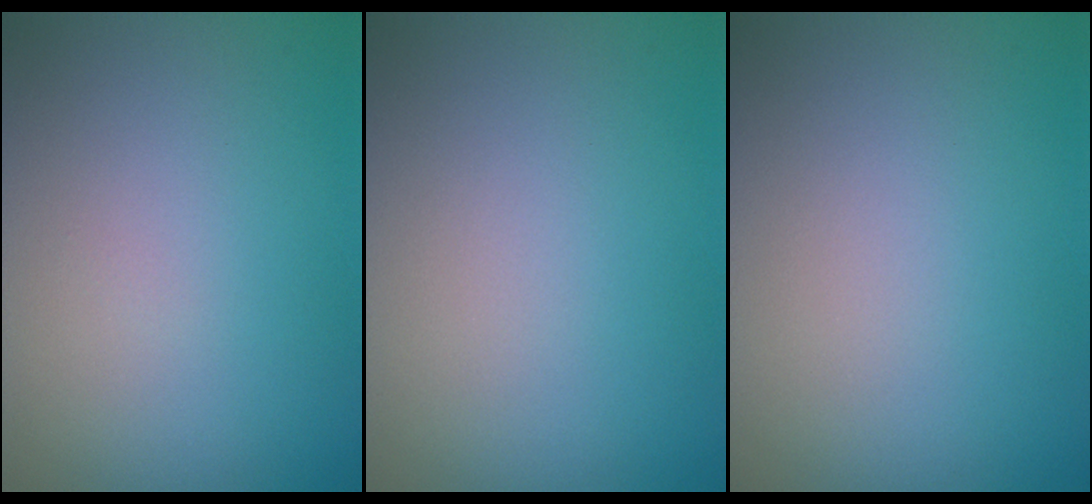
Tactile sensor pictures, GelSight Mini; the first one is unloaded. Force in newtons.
{"total": 0.0}
{"total": 0.0}